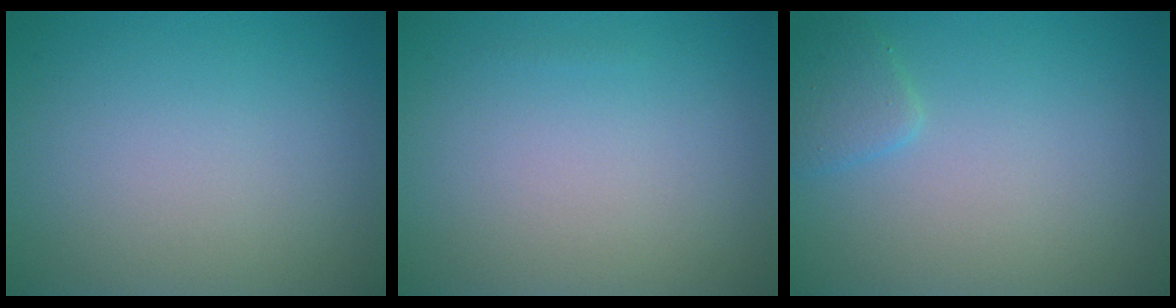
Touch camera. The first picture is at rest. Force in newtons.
{"total": 0.0}
{"total": 1.5, "press": 1.5, "slide": 0.1}